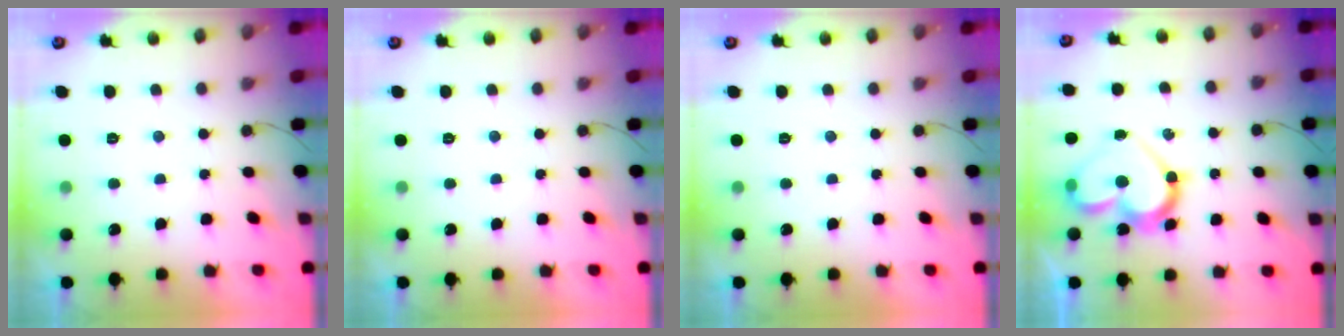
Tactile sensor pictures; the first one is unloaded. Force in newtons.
{"total": 0.0}
{"total": 0.0}
{"total": 15.0, "press": 14.8, "slide": 2.0}